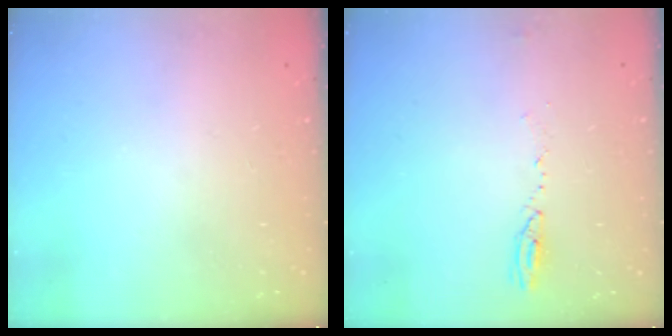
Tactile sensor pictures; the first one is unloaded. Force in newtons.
{"total": 3.9, "press": 3.8, "slide": 1.2}